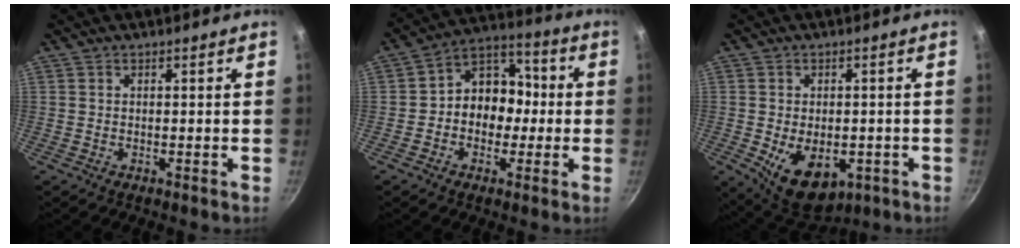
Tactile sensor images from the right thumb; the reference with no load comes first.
{"total": 11.5, "force": [-1.0, 9.3, 6.6], "torque": [-0.040, 0.042, -0.034]}
{"total": 11.4, "force": [-3.2, 7.3, 8.1], "torque": [-0.090, -0.005, -0.026]}